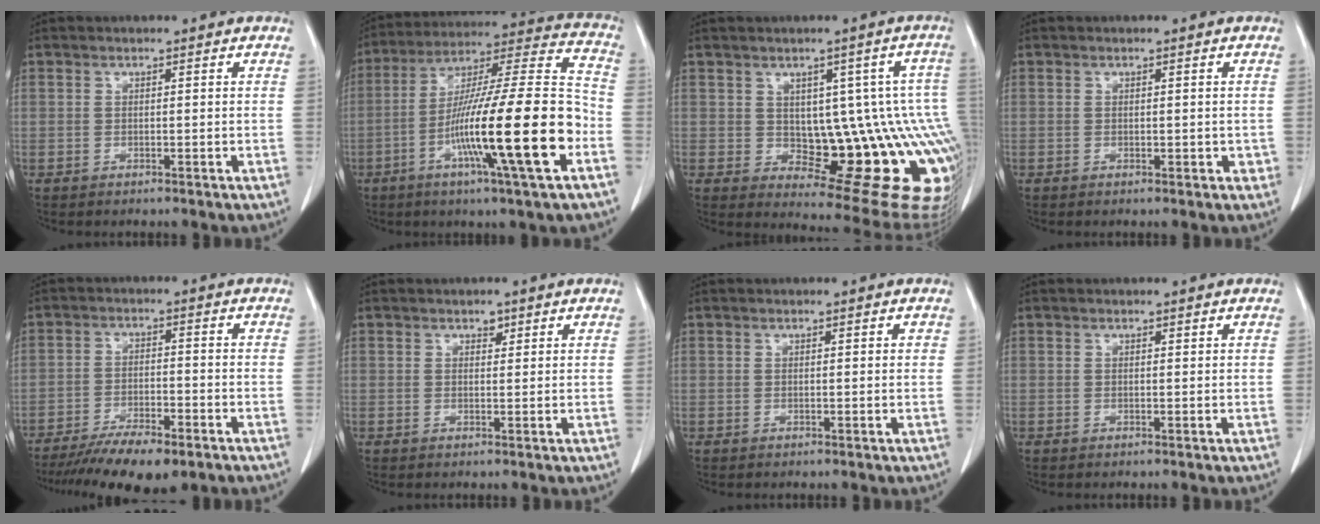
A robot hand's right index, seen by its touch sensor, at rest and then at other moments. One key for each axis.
{"total": 22.4, "fx": -7.4, "fy": 0.6, "fz": 21.2, "tx": -0.345, "ty": -0.012, "tz": -0.130}
{"total": 15.9, "fx": -1.9, "fy": 6.6, "fz": 14.3, "tx": -0.101, "ty": 0.021, "tz": -0.004}
{"total": 1.3, "fx": -0.1, "fy": 1.0, "fz": 0.8, "tx": -0.004, "ty": 0.003, "tz": 0.000}
{"total": 10.9, "fx": -8.2, "fy": 2.5, "fz": 6.8, "tx": -0.113, "ty": -0.020, "tz": -0.131}
{"total": 1.1, "fx": 0.7, "fy": 0.7, "fz": 0.5, "tx": -0.010, "ty": -0.006, "tz": 0.010}
{"total": 0.6, "fx": 0.2, "fy": 0.2, "fz": 0.5, "tx": -0.012, "ty": 0.004, "tz": 0.004}
{"total": 0.0}